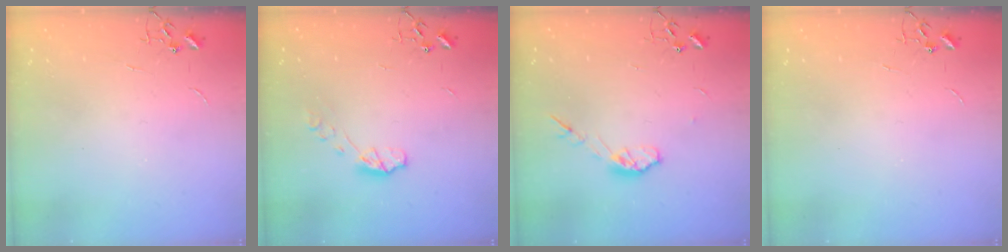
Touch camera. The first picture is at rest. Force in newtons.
{"total": 6.0, "press": 6.0, "slide": 0.6}
{"total": 7.1, "press": 7.1, "slide": 0.5}
{"total": 0.0}